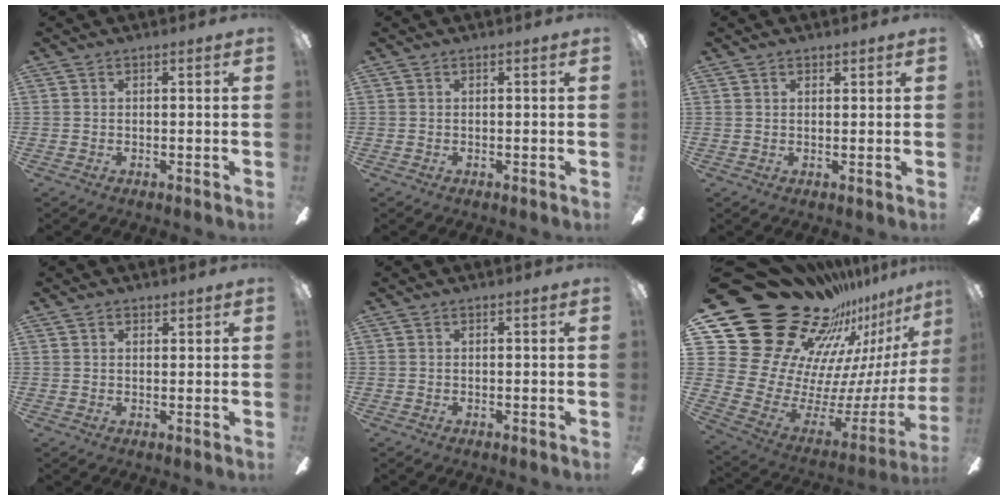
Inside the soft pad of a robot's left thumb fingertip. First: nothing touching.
{"total": 0.0}
{"total": 1.1, "force": [0.9, 0.5, 0.2], "torque": [-0.004, 0.000, 0.017]}
{"total": 1.4, "force": [1.1, 0.7, 0.2], "torque": [0.004, -0.003, 0.020]}
{"total": 0.0}
{"total": 31.2, "force": [22.3, 16.3, 14.6], "torque": [-0.205, -0.222, 0.473]}